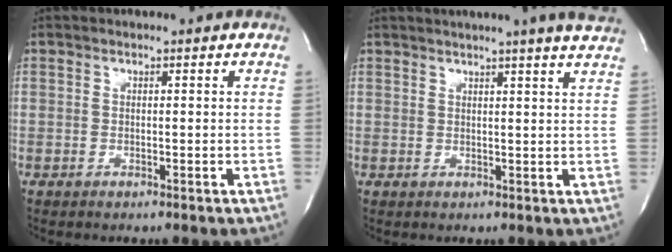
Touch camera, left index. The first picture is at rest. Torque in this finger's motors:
{"motor_torque": [0.58, -0.60, 0.46, 0.07]}